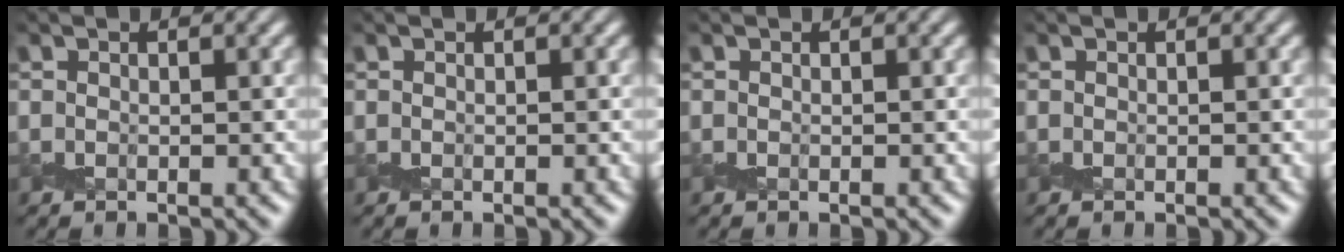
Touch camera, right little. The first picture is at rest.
{"total": 0.0}
{"total": 0.0}
{"total": 0.0}